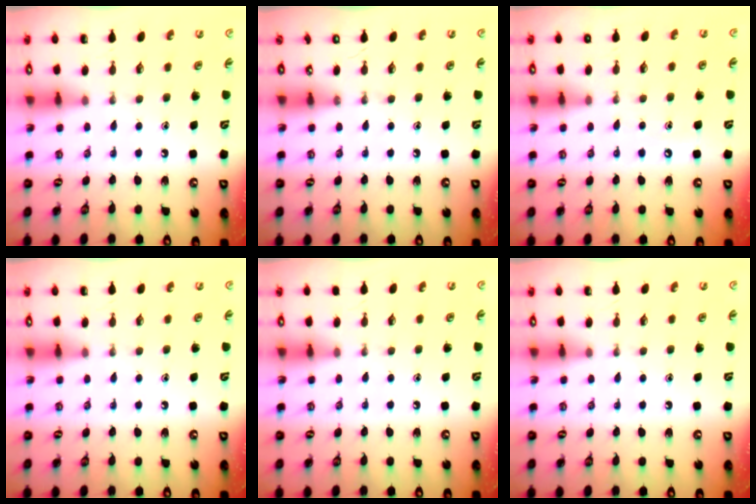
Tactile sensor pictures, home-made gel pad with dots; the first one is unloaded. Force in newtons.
{"total": 0.0}
{"total": 5.8, "press": 5.8, "slide": 0.8}
{"total": 0.0}
{"total": 2.9, "press": 2.9, "slide": 0.5}
{"total": 0.0}